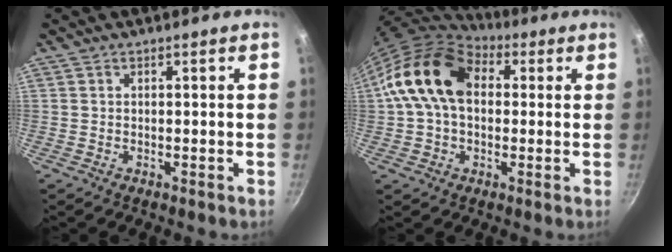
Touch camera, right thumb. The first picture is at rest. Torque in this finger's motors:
{"motor_torque": [2.07, 2.15, 1.27, -0.73, 0.51]}